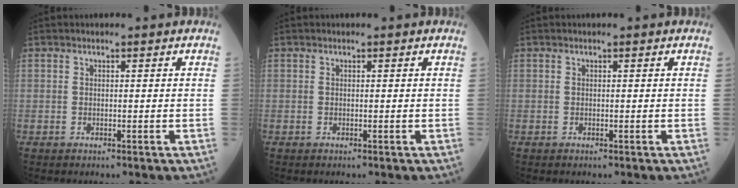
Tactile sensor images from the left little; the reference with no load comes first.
{"total": 0.0}
{"total": 0.0}